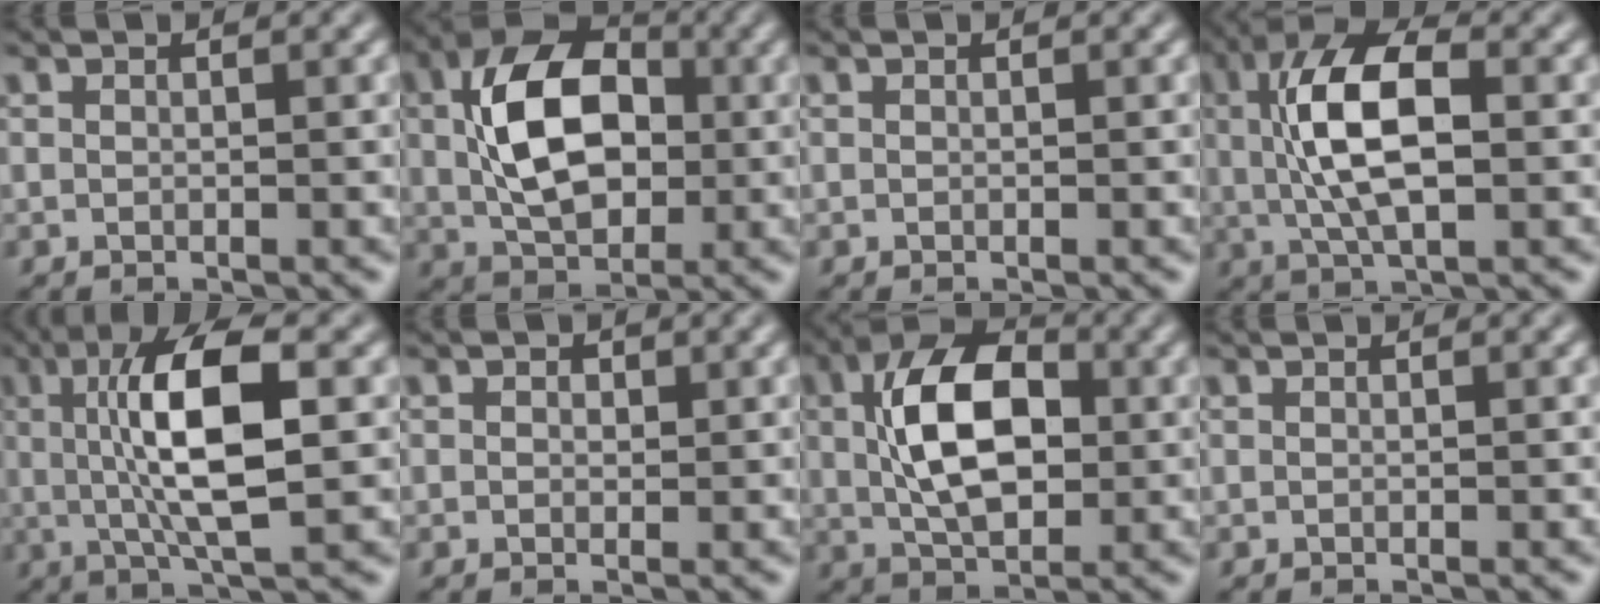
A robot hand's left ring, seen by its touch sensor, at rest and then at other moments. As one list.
[{"total": 10.0, "force": [0.5, 6.6, 7.5], "torque": [-0.148, 0.013, 0.010]}, {"total": 0.0}, {"total": 8.2, "force": [0.4, 3.7, 7.3], "torque": [-0.136, 0.017, 0.003]}, {"total": 8.4, "force": [0.6, 2.5, 8.0], "torque": [-0.140, 0.008, 0.013]}, {"total": 1.4, "force": [0.5, 1.2, 0.7], "torque": [-0.008, 0.012, -0.002]}, {"total": 9.2, "force": [0.6, 5.6, 7.3], "torque": [-0.137, 0.017, 0.007]}, {"total": 0.0}]